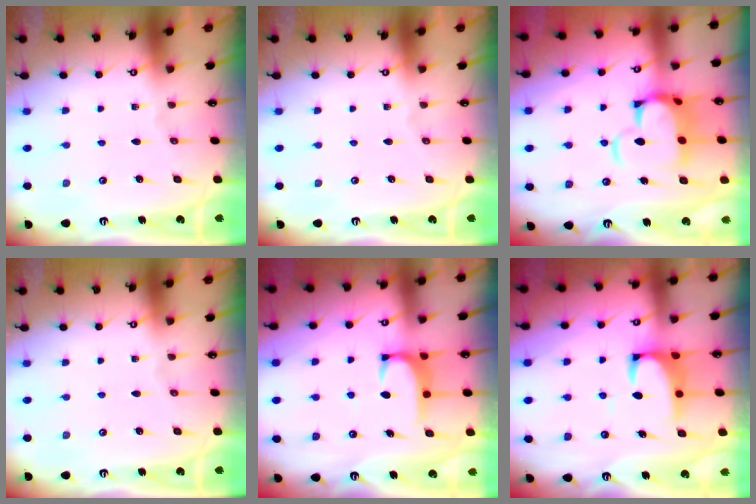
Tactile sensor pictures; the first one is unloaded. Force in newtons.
{"total": 0.0}
{"total": 6.5, "press": 6.2, "slide": 2.0}
{"total": 0.0}
{"total": 2.0, "press": 1.9, "slide": 0.5}
{"total": 2.8, "press": 2.6, "slide": 1.1}